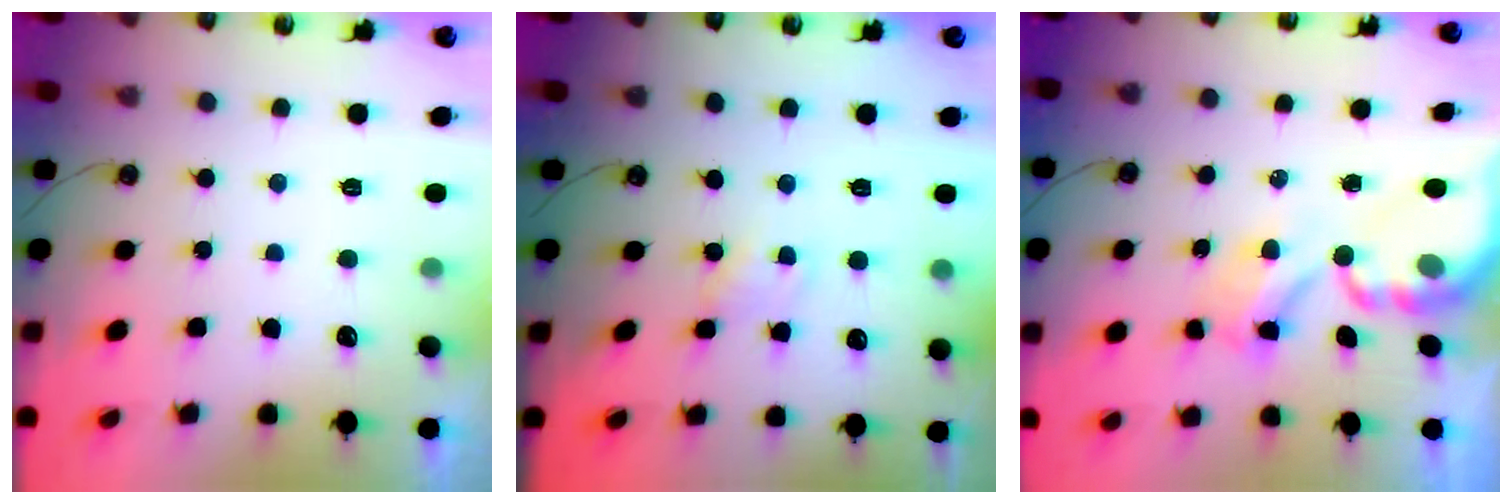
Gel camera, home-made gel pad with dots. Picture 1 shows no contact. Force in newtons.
{"total": 2.7, "press": 2.7, "slide": 0.4}
{"total": 6.3, "press": 6.3, "slide": 0.4}